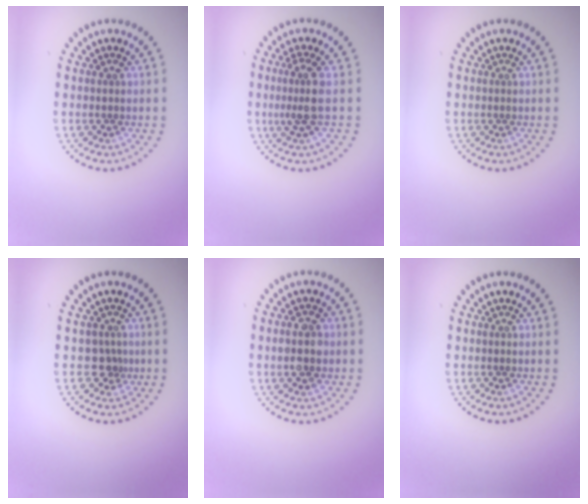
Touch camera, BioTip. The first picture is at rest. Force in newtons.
{"total": 2.6, "press": 2.0, "slide": 1.8}
{"total": 0.0}
{"total": 1.8, "press": 1.2, "slide": 1.3}
{"total": 2.7, "press": 2.7, "slide": 0.2}
{"total": 0.0}